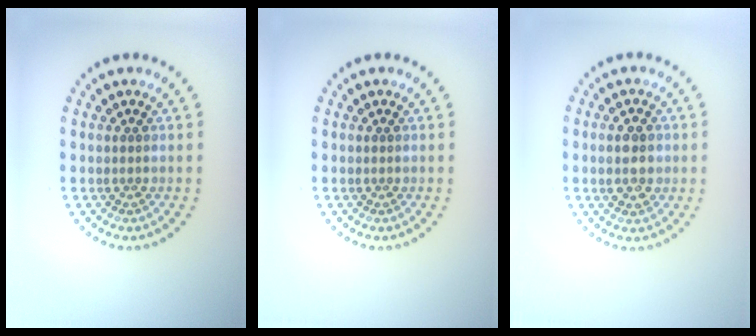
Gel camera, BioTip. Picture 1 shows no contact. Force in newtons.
{"total": 0.0}
{"total": 3.3, "press": 3.3, "slide": 0.5}